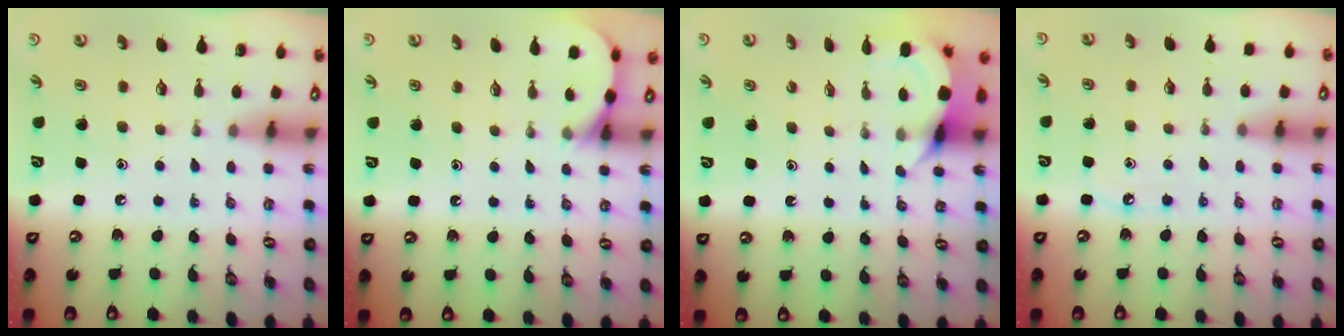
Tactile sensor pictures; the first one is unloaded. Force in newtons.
{"total": 4.5, "press": 4.4, "slide": 0.3}
{"total": 5.0, "press": 4.9, "slide": 0.5}
{"total": 3.9, "press": 3.9, "slide": 0.5}